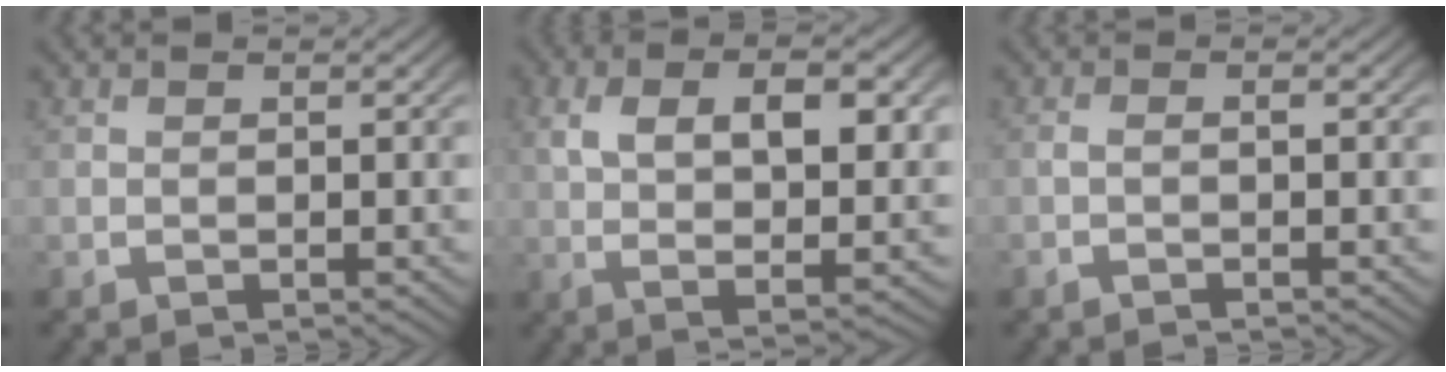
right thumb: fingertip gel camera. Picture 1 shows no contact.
{"total": 8.3, "force": [1.1, 3.8, 7.3], "torque": [-0.130, -0.008, 0.028]}
{"total": 1.0, "force": [-0.6, 0.2, 0.7], "torque": [-0.017, 0.000, -0.012]}